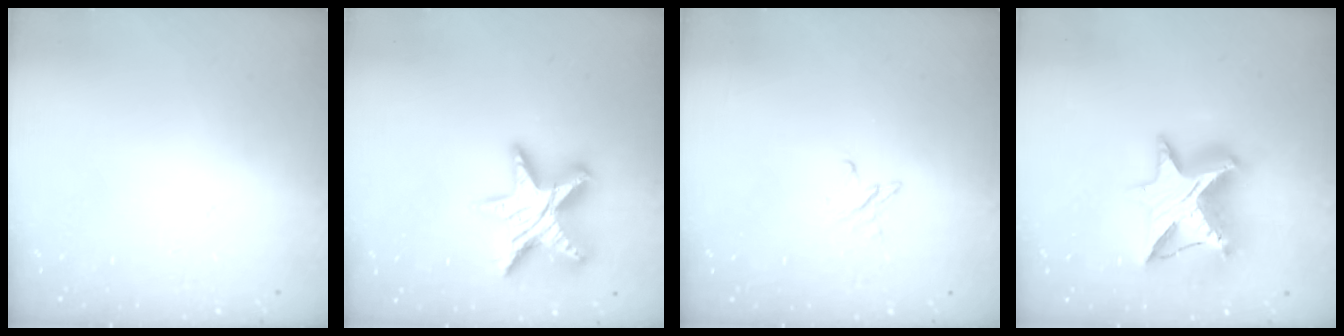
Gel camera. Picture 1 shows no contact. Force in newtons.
{"total": 17.2, "press": 17.2, "slide": 1.2}
{"total": 2.7, "press": 2.7, "slide": 0.3}
{"total": 16.8, "press": 16.8, "slide": 1.0}